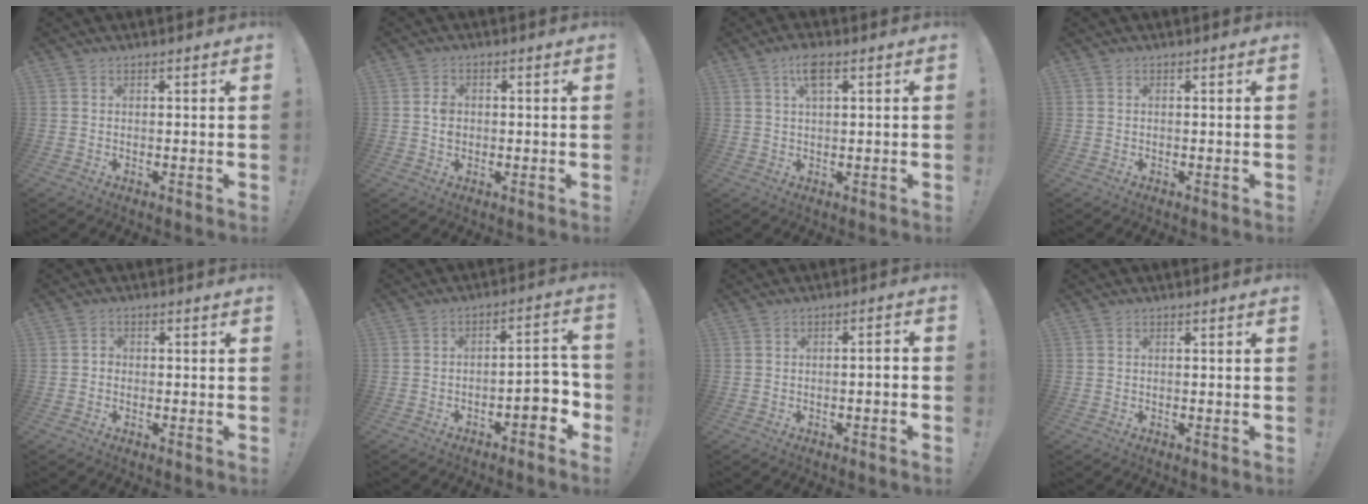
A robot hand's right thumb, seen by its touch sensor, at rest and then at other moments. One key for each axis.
{"total": 3.0, "fx": -0.2, "fy": 2.4, "fz": 1.7, "tx": -0.022, "ty": 0.003, "tz": -0.006}
{"total": 5.3, "fx": 2.7, "fy": 1.7, "fz": 4.2, "tx": -0.072, "ty": 0.000, "tz": 0.043}
{"total": 0.0}
{"total": 1.6, "fx": -0.9, "fy": 1.1, "fz": 0.7, "tx": -0.015, "ty": 0.008, "tz": -0.017}
{"total": 7.9, "fx": -3.2, "fy": 3.6, "fz": 6.3, "tx": -0.071, "ty": 0.013, "tz": -0.053}
{"total": 2.1, "fx": -1.2, "fy": -0.1, "fz": 1.7, "tx": -0.027, "ty": 0.004, "tz": -0.021}
{"total": 0.0}